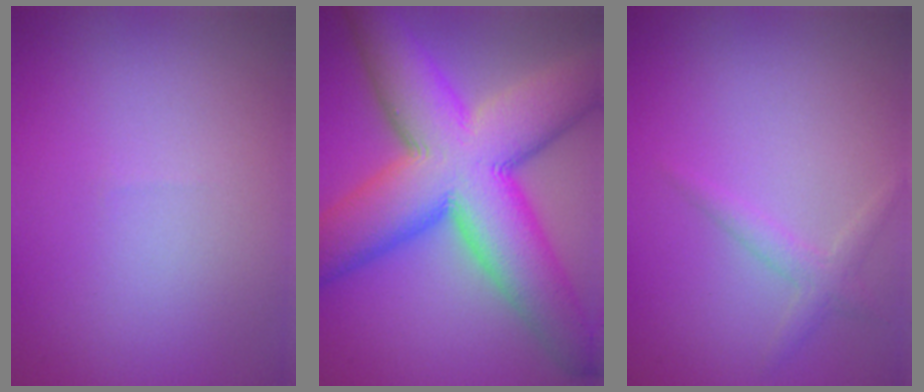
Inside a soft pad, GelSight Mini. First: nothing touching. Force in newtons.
{"total": 16.3, "press": 16.3, "slide": 0.4}
{"total": 1.6, "press": 1.6, "slide": 0.0}